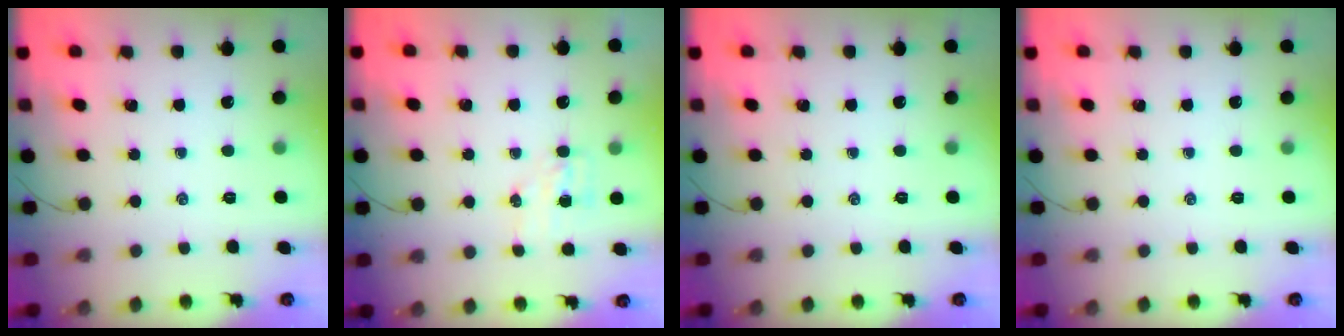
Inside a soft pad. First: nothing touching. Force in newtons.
{"total": 5.1, "press": 5.0, "slide": 0.8}
{"total": 0.0}
{"total": 0.0}